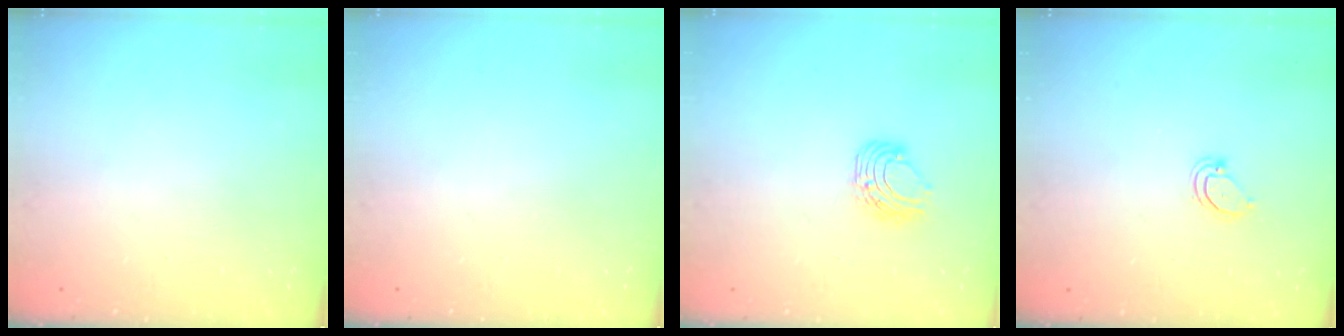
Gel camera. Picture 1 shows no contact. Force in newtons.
{"total": 0.0}
{"total": 7.5, "press": 7.5, "slide": 0.7}
{"total": 3.8, "press": 3.8, "slide": 0.4}